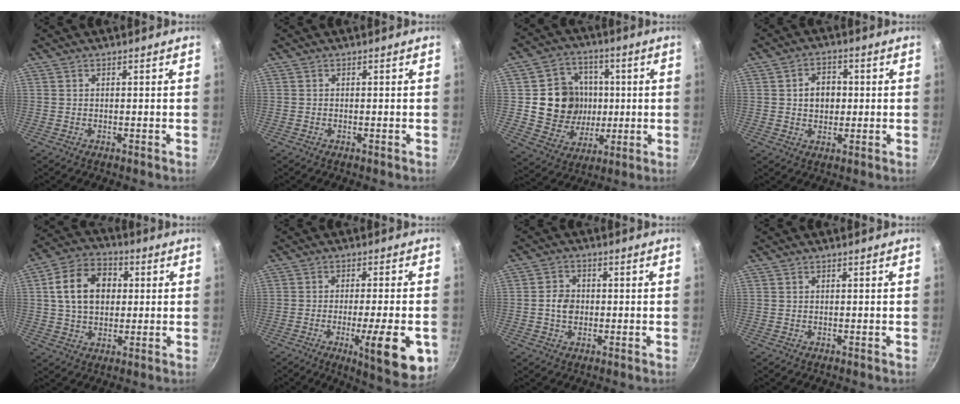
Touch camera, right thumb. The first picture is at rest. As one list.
[{"total": 0.0}, {"total": 15.0, "force": [0.8, 13.6, 6.3], "torque": [-0.068, 0.007, 0.022]}, {"total": 6.3, "force": [0.5, 4.9, 3.9], "torque": [-0.036, 0.008, 0.004]}, {"total": 13.1, "force": [2.1, 9.7, 8.6], "torque": [-0.124, 0.018, 0.026]}, {"total": 14.3, "force": [-4.6, 3.1, 13.2], "torque": [-0.170, 0.007, -0.060]}, {"total": 4.5, "force": [-0.5, 3.6, 2.5], "torque": [-0.030, 0.011, -0.013]}, {"total": 0.0}]